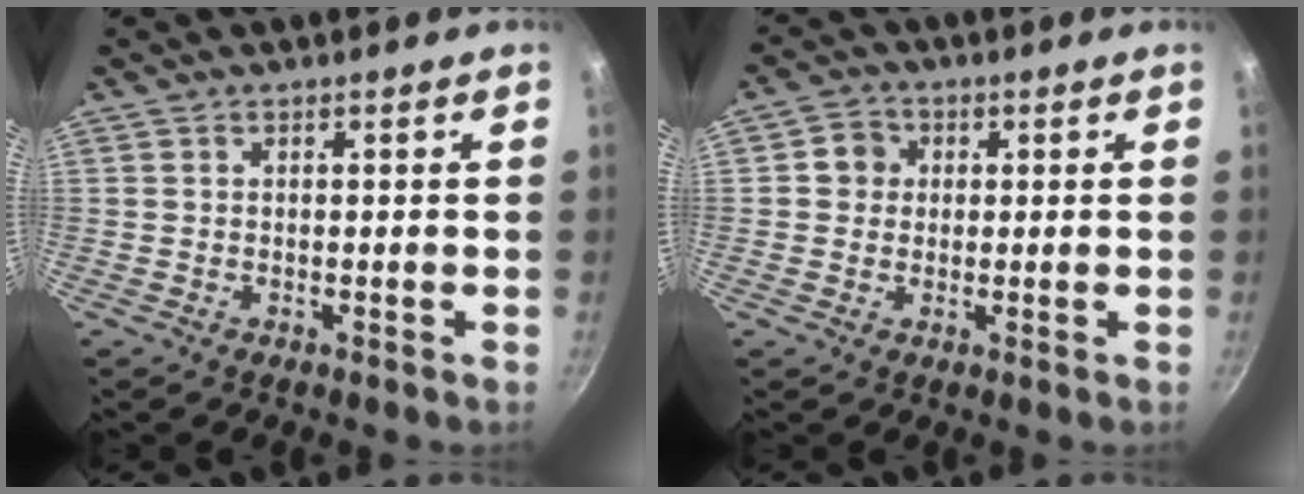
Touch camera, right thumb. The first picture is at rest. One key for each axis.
{"total": 4.2, "fx": 0.7, "fy": 4.0, "fz": 1.3, "tx": 0.005, "ty": 0.005, "tz": 0.001}